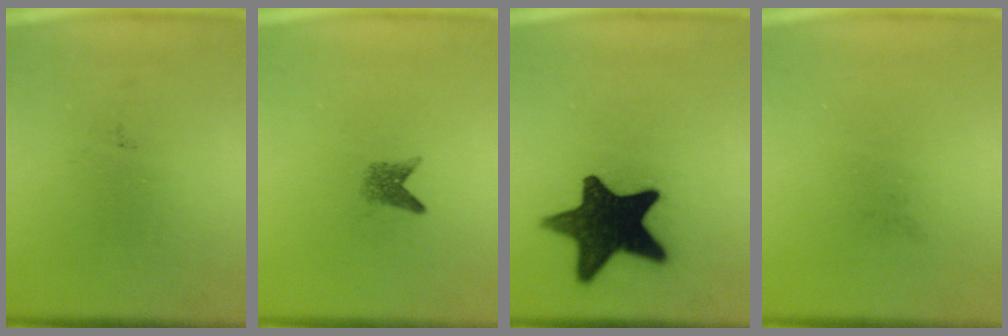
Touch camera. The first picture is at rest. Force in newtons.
{"total": 1.9}
{"total": 15.8}
{"total": 0.0}